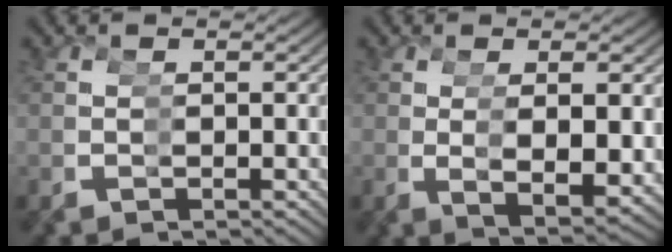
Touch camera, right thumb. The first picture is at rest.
{"total": 4.1, "force": [0.2, 0.7, 4.0], "torque": [-0.063, 0.013, 0.005]}